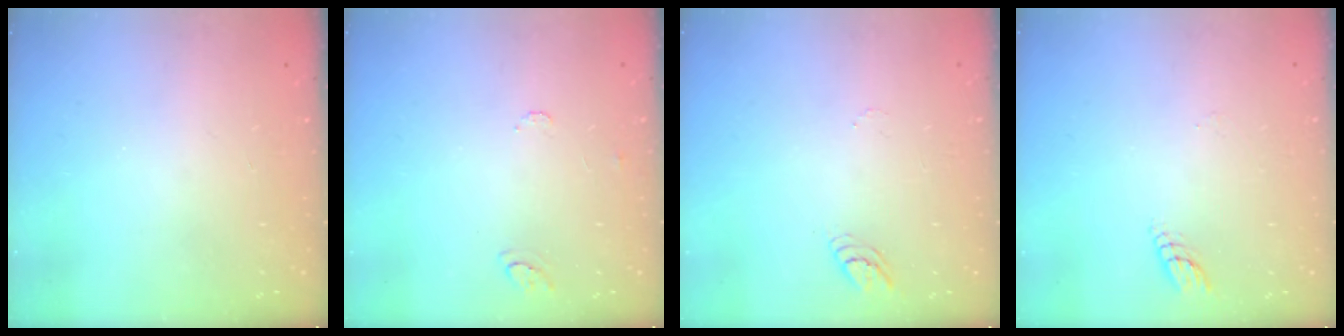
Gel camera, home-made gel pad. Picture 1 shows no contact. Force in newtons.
{"total": 6.3, "press": 6.3, "slide": 0.6}
{"total": 3.9, "press": 3.9, "slide": 0.3}
{"total": 4.4, "press": 4.3, "slide": 0.4}